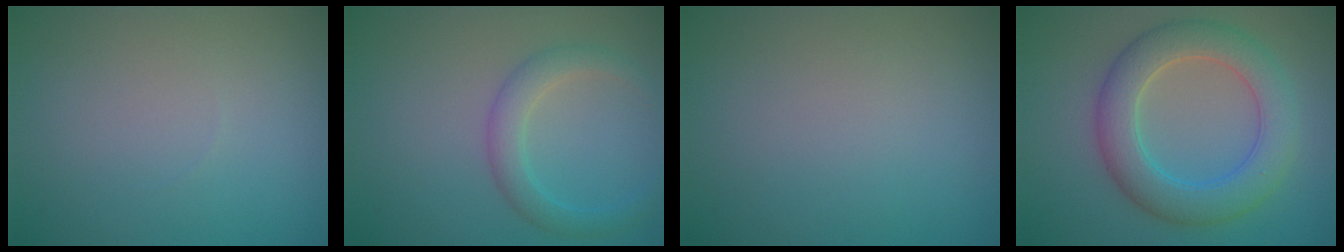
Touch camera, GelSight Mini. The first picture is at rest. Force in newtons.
{"total": 2.7, "press": 2.7, "slide": 0.1}
{"total": 0.0}
{"total": 6.1, "press": 6.1, "slide": 0.2}